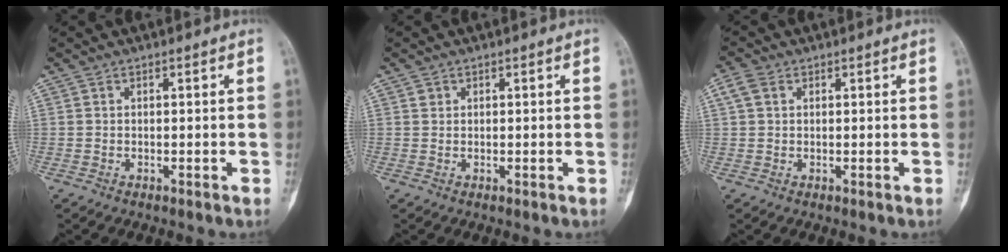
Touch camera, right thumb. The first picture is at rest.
{"total": 0.8, "force": [0.4, 0.7, 0.1], "torque": [0.007, 0.000, 0.007]}
{"total": 2.8, "force": [1.1, 2.1, 1.6], "torque": [-0.035, 0.010, 0.022]}